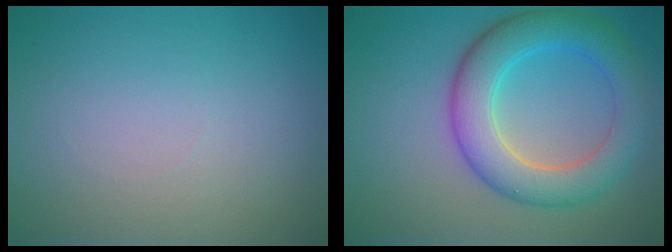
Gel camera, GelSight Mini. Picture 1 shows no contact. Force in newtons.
{"total": 6.7, "press": 6.7, "slide": 0.1}